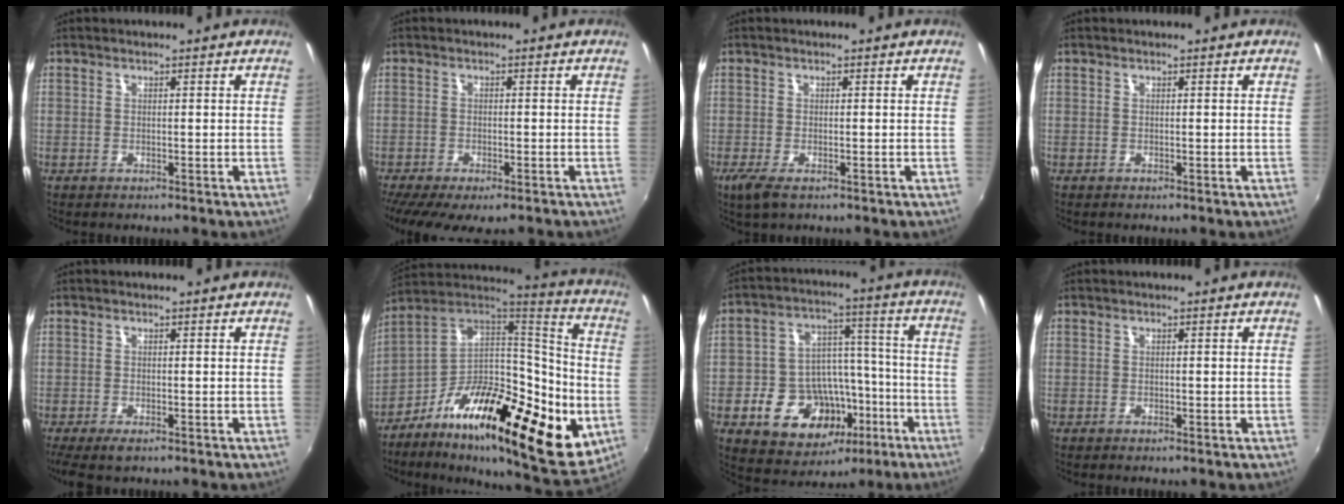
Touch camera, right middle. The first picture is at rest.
{"total": 9.3, "force": [-6.7, 2.8, 5.7], "torque": [-0.126, -0.046, -0.106]}
{"total": 3.8, "force": [-2.1, 1.0, 2.9], "torque": [-0.061, -0.015, -0.036]}
{"total": 0.0}
{"total": 4.3, "force": [-2.8, 1.1, 3.1], "torque": [-0.064, -0.021, -0.043]}
{"total": 30.6, "force": [-11.1, 12.2, 25.7], "torque": [-0.398, -0.020, -0.188]}
{"total": 16.9, "force": [-7.2, 12.8, 8.4], "torque": [-0.175, 0.038, -0.087]}
{"total": 0.0}